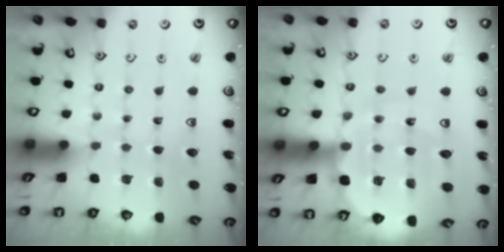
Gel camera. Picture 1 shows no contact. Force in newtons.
{"total": 13.0, "press": 12.6, "slide": 3.1}